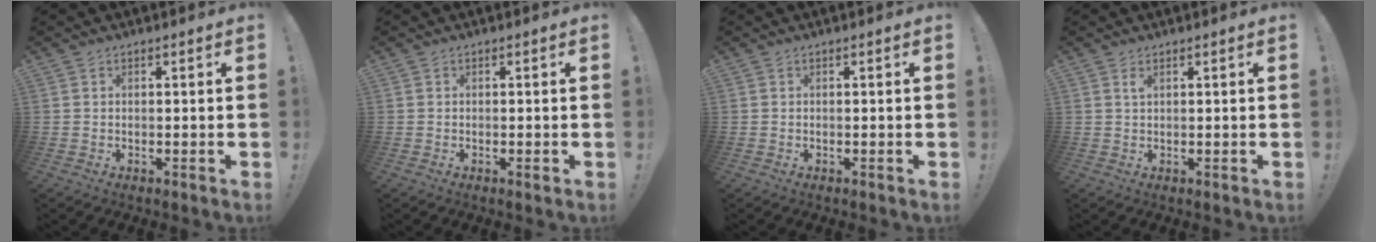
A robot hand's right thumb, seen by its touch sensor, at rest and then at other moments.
{"total": 0.8, "force": [-0.1, 0.1, 0.7], "torque": [-0.011, -0.003, -0.001]}
{"total": 0.0}
{"total": 1.4, "force": [0.8, 0.4, 1.1], "torque": [-0.012, -0.003, 0.010]}